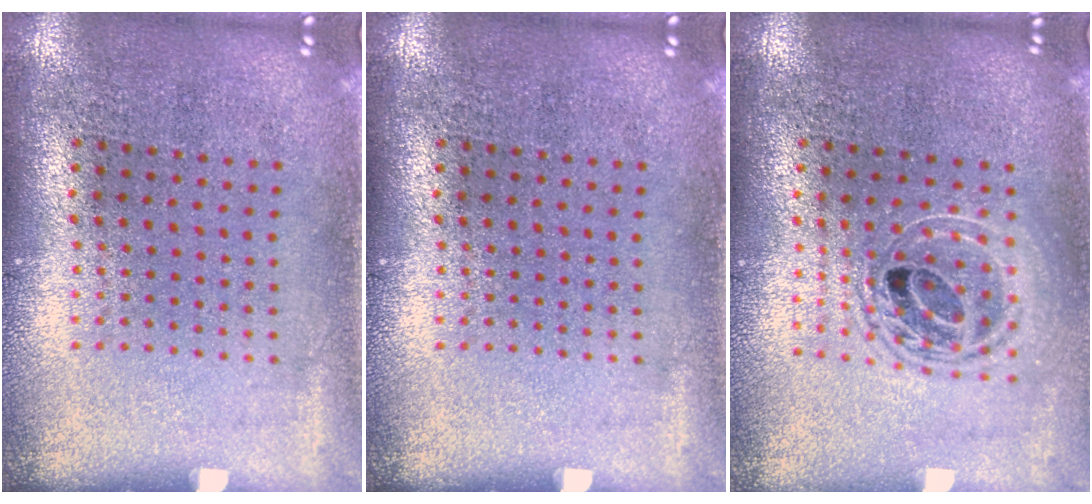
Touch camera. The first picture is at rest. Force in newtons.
{"total": 0.0}
{"total": 1.7, "press": 1.4, "slide": 0.9}